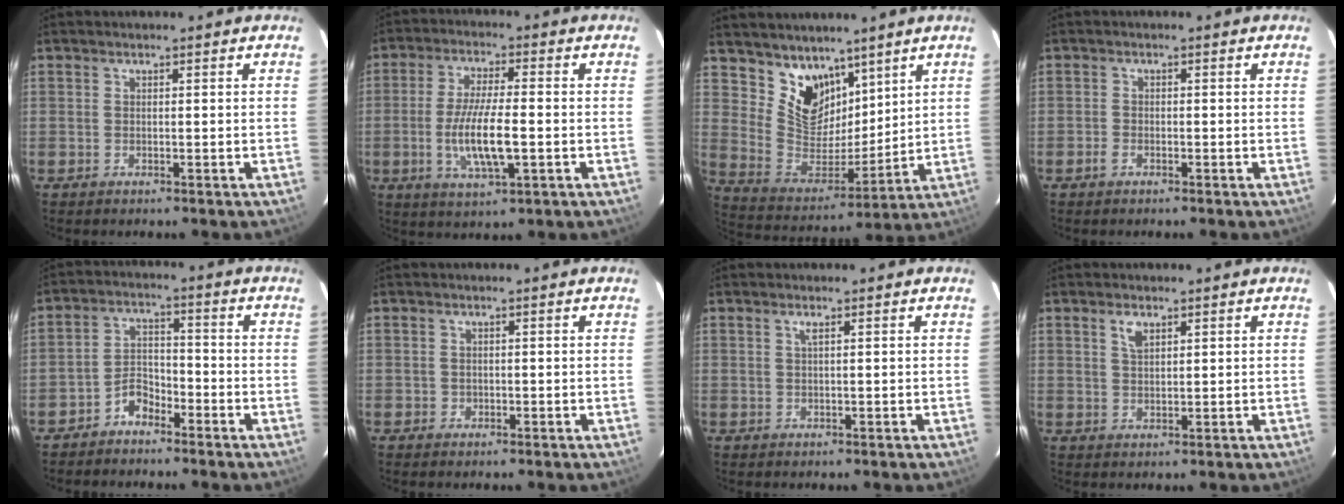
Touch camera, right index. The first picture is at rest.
{"total": 10.3, "force": [-2.2, 2.5, 9.7], "torque": [-0.190, -0.012, -0.038]}
{"total": 12.4, "force": [8.3, 7.8, 4.7], "torque": [-0.091, -0.002, 0.170]}
{"total": 1.2, "force": [-0.9, 0.7, 0.5], "torque": [-0.009, 0.002, -0.018]}
{"total": 4.6, "force": [-3.7, 2.2, 1.6], "torque": [-0.033, 0.019, -0.069]}
{"total": 0.9, "force": [-0.3, 0.8, 0.0], "torque": [0.003, 0.004, -0.002]}
{"total": 0.8, "force": [0.3, -0.2, 0.8], "torque": [-0.016, 0.003, 0.005]}
{"total": 2.6, "force": [1.5, 1.2, 1.7], "torque": [-0.032, 0.004, 0.028]}